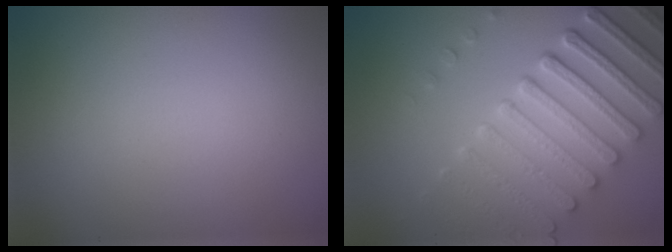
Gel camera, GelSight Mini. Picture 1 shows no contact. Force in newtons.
{"total": 7.1, "press": 5.4, "slide": 4.5}